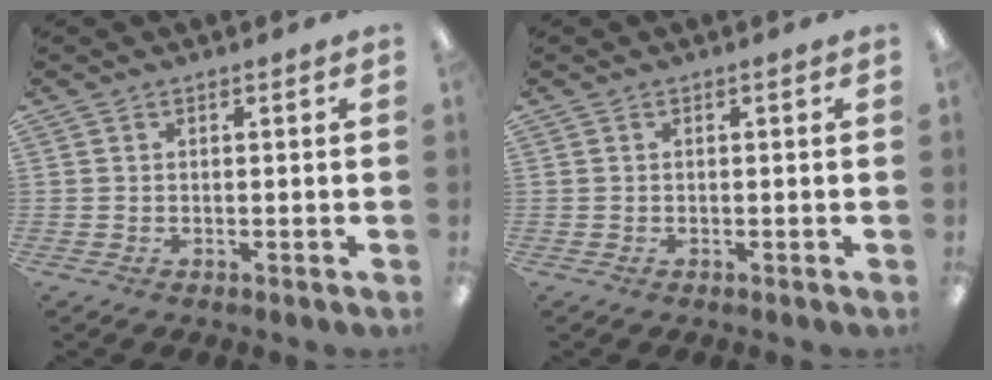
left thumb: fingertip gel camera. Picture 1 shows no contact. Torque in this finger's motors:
{"motor_torque": [0.00, 0.03, 0.08, -0.13, 0.00]}